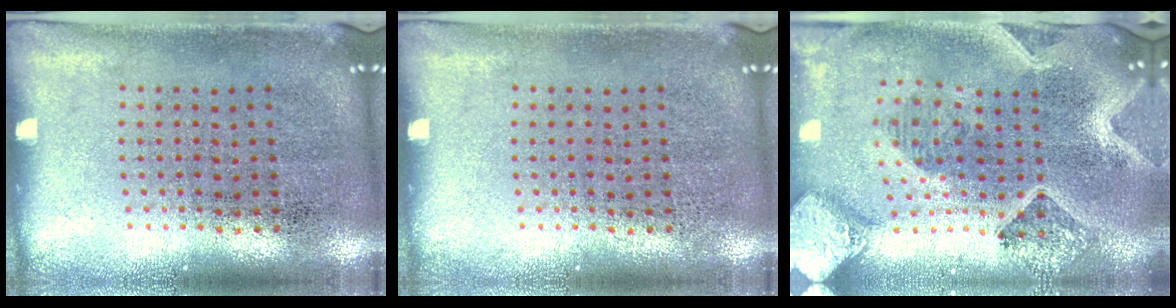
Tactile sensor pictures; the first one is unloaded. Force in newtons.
{"total": 0.0}
{"total": 3.3, "press": 2.7, "slide": 1.9}